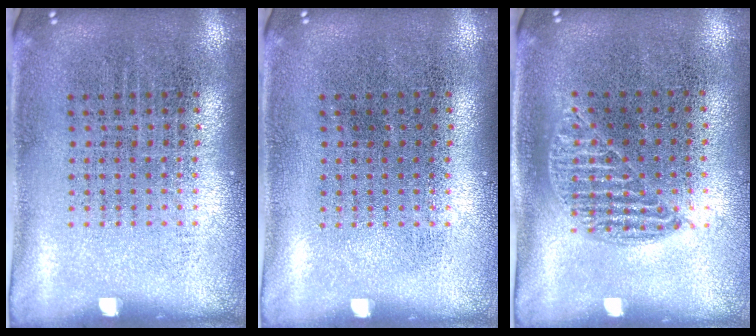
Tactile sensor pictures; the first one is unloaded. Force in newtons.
{"total": 0.0}
{"total": 0.9, "press": 0.8, "slide": 0.4}